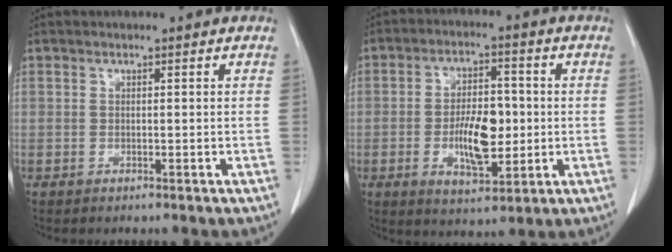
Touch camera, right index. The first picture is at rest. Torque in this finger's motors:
{"motor_torque": [0.26, 0.11, 0.17, 0.12]}